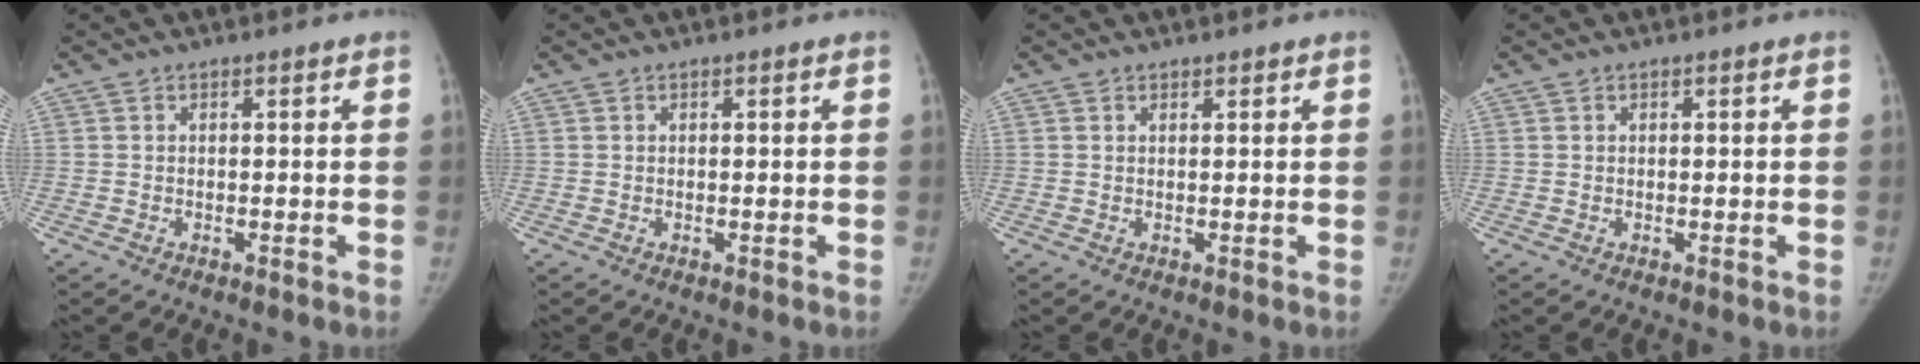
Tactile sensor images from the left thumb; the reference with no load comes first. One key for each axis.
{"total": 0.0}
{"total": 0.6, "fx": 0.5, "fy": 0.2, "fz": 0.1, "tx": -0.001, "ty": -0.005, "tz": 0.009}
{"total": 0.0}